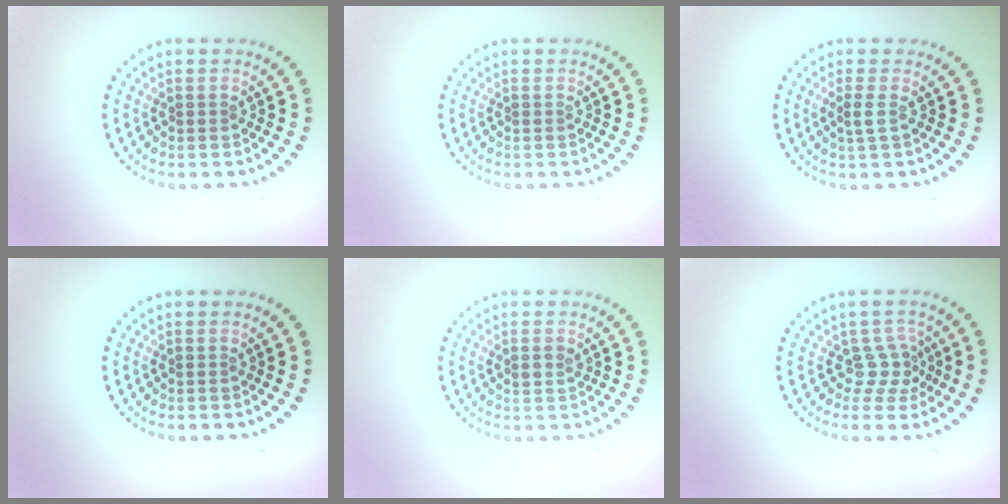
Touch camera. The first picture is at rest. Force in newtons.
{"total": 0.0}
{"total": 1.0, "press": 0.9, "slide": 0.5}
{"total": 0.0}
{"total": 1.1, "press": 1.1, "slide": 0.3}
{"total": 2.4, "press": 1.6, "slide": 1.7}